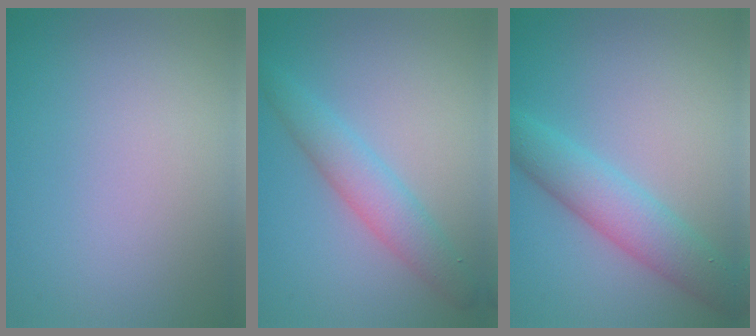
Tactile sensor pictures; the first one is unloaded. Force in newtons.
{"total": 2.6, "press": 2.6, "slide": 0.0}
{"total": 4.7, "press": 4.7, "slide": 0.1}